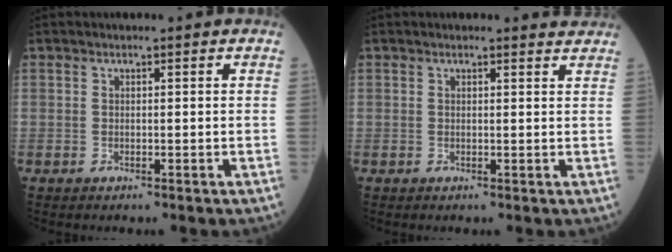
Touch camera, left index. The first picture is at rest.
{"total": 1.6, "force": [1.6, 0.0, -0.2], "torque": [-0.003, -0.009, 0.009]}